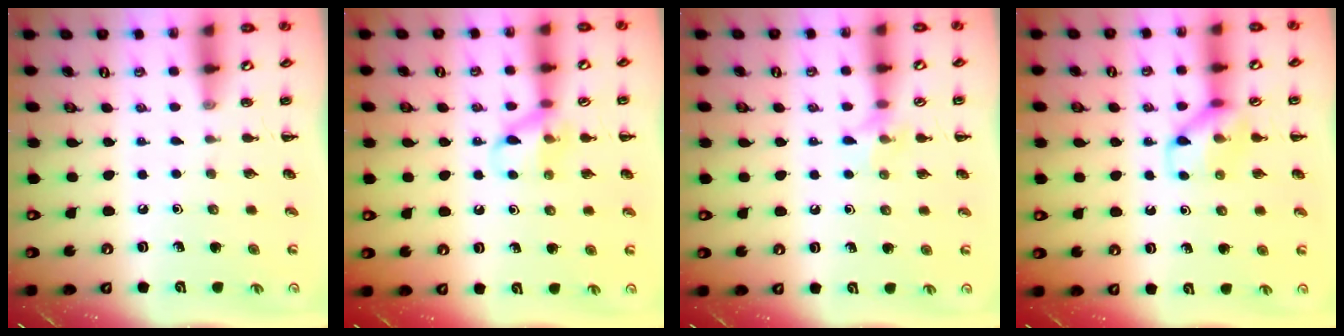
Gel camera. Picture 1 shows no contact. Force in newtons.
{"total": 9.6, "press": 9.5, "slide": 1.6}
{"total": 7.3, "press": 7.1, "slide": 1.6}
{"total": 9.6, "press": 9.6, "slide": 0.3}